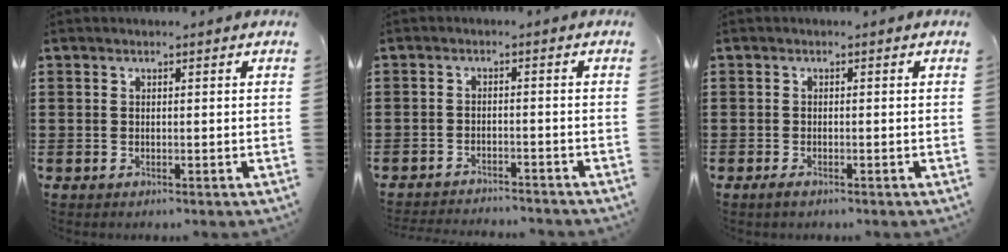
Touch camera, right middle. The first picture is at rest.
{"total": 2.5, "force": [-2.4, -0.1, 0.1], "torque": [-0.007, -0.002, -0.051]}
{"total": 0.8, "force": [-0.5, 0.2, 0.6], "torque": [-0.014, -0.006, -0.008]}